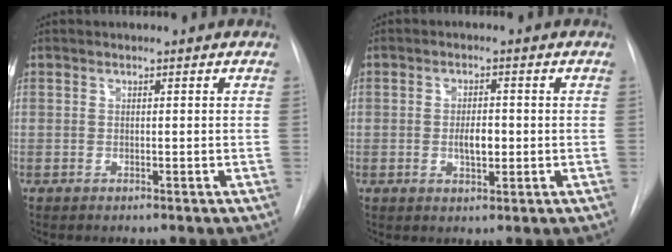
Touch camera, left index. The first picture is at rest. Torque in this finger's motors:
{"motor_torque": [1.03, 0.03, 0.38, 0.09]}